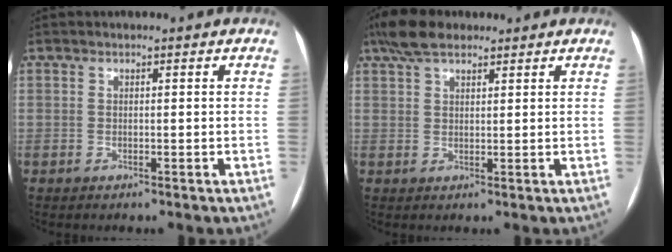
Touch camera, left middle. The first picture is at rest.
{"total": 5.8, "force": [4.3, 2.2, 3.1], "torque": [-0.068, 0.027, 0.082]}